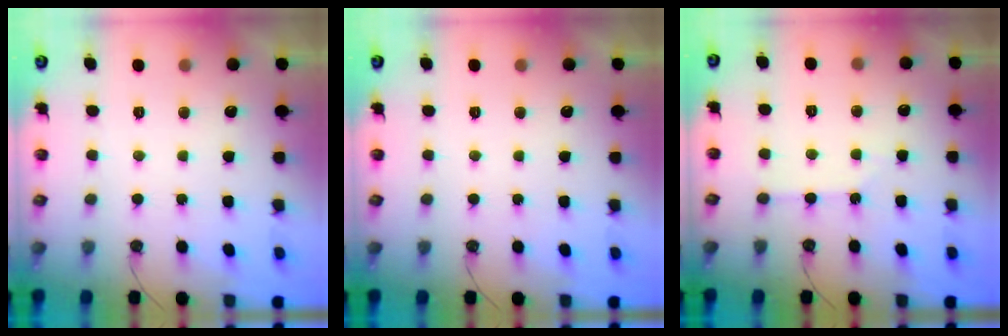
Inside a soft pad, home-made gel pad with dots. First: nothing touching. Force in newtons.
{"total": 0.0}
{"total": 2.6, "press": 2.6, "slide": 0.5}